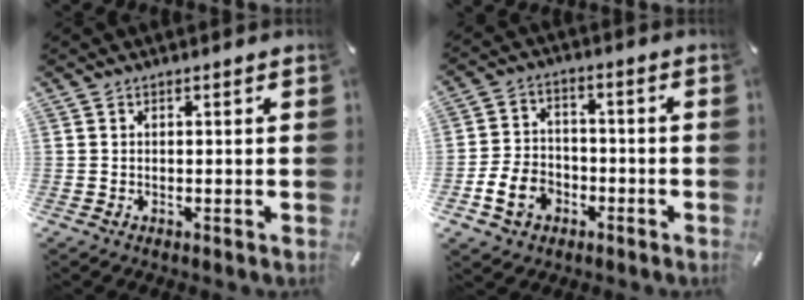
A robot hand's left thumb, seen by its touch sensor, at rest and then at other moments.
{"total": 9.1, "force": [-3.7, 7.2, 4.1], "torque": [-0.100, 0.024, -0.067]}